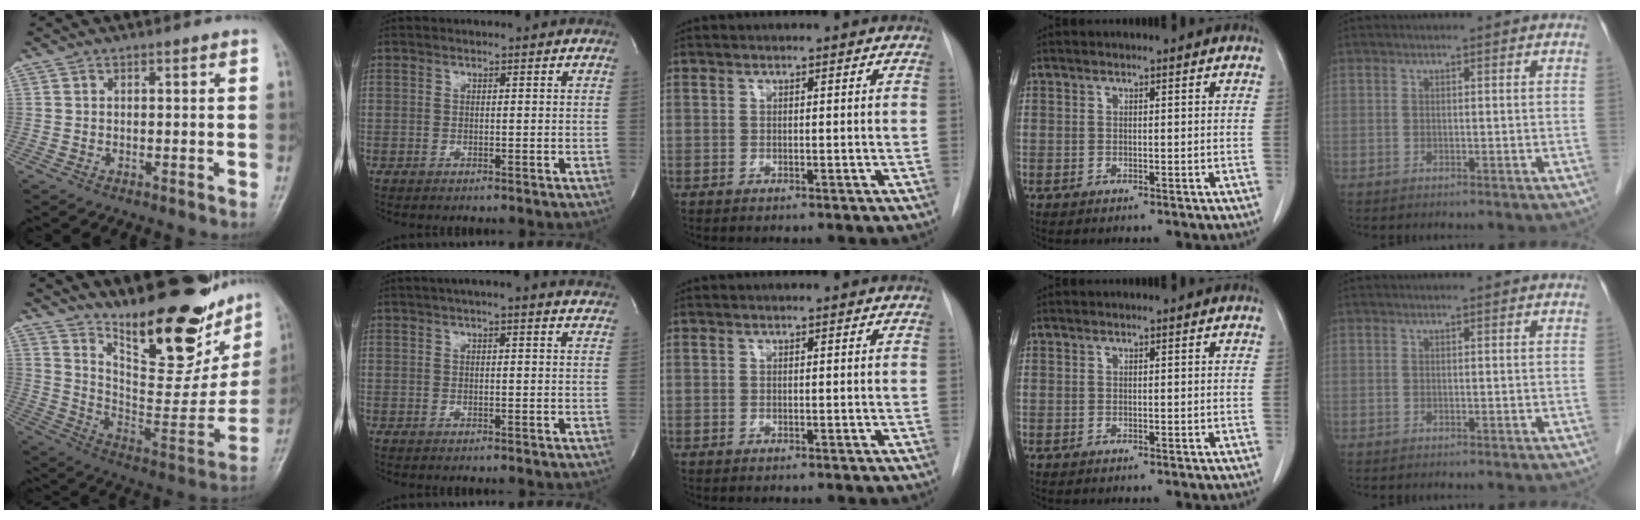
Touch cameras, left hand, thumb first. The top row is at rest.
{"thumb": {"total": 26.1, "force": [18.1, 9.3, 16.4], "torque": [-0.196, -0.101, 0.280]}, "index": {"total": 8.5, "force": [7.2, 0.6, 4.4], "torque": [-0.063, 0.015, 0.072]}}